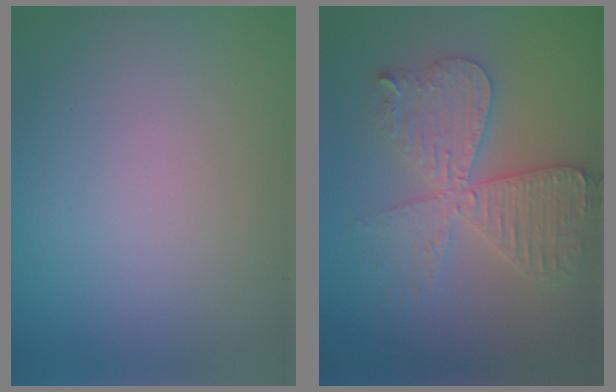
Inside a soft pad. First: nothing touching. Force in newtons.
{"total": 5.7, "press": 5.6, "slide": 0.7}